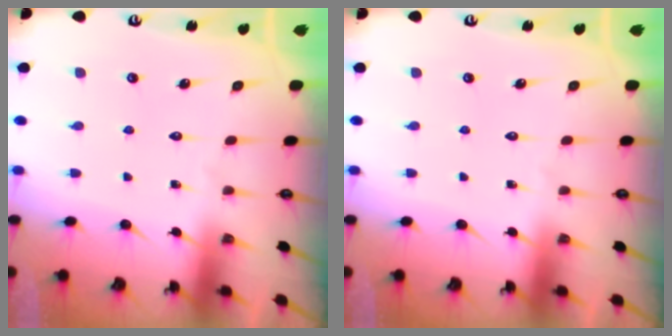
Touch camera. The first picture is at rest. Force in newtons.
{"total": 0.0}